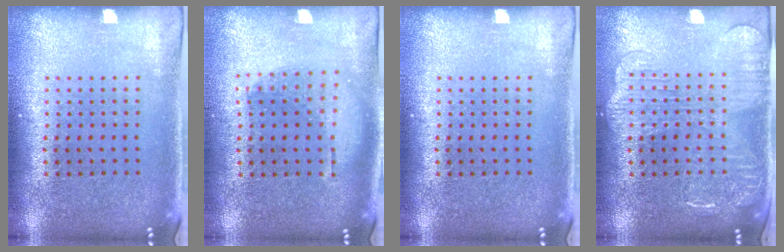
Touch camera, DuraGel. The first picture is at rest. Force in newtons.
{"total": 1.1, "press": 1.0, "slide": 0.6}
{"total": 0.0}
{"total": 2.1, "press": 1.9, "slide": 0.9}